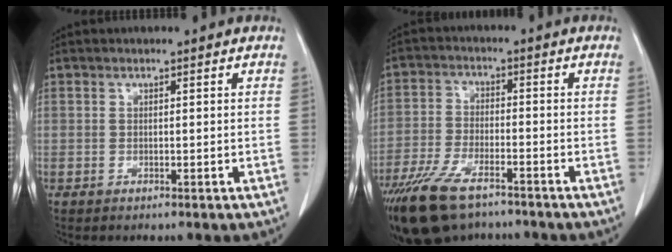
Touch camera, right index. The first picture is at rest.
{"total": 12.0, "force": [-8.9, 4.2, 7.0], "torque": [-0.141, -0.019, -0.156]}